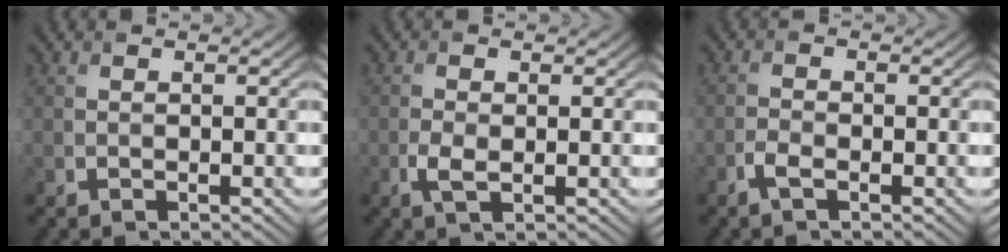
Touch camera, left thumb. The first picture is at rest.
{"total": 2.1, "force": [-0.6, 0.9, 1.8], "torque": [-0.043, -0.003, -0.013]}
{"total": 1.8, "force": [-1.2, 0.6, 1.2], "torque": [-0.031, 0.001, -0.028]}